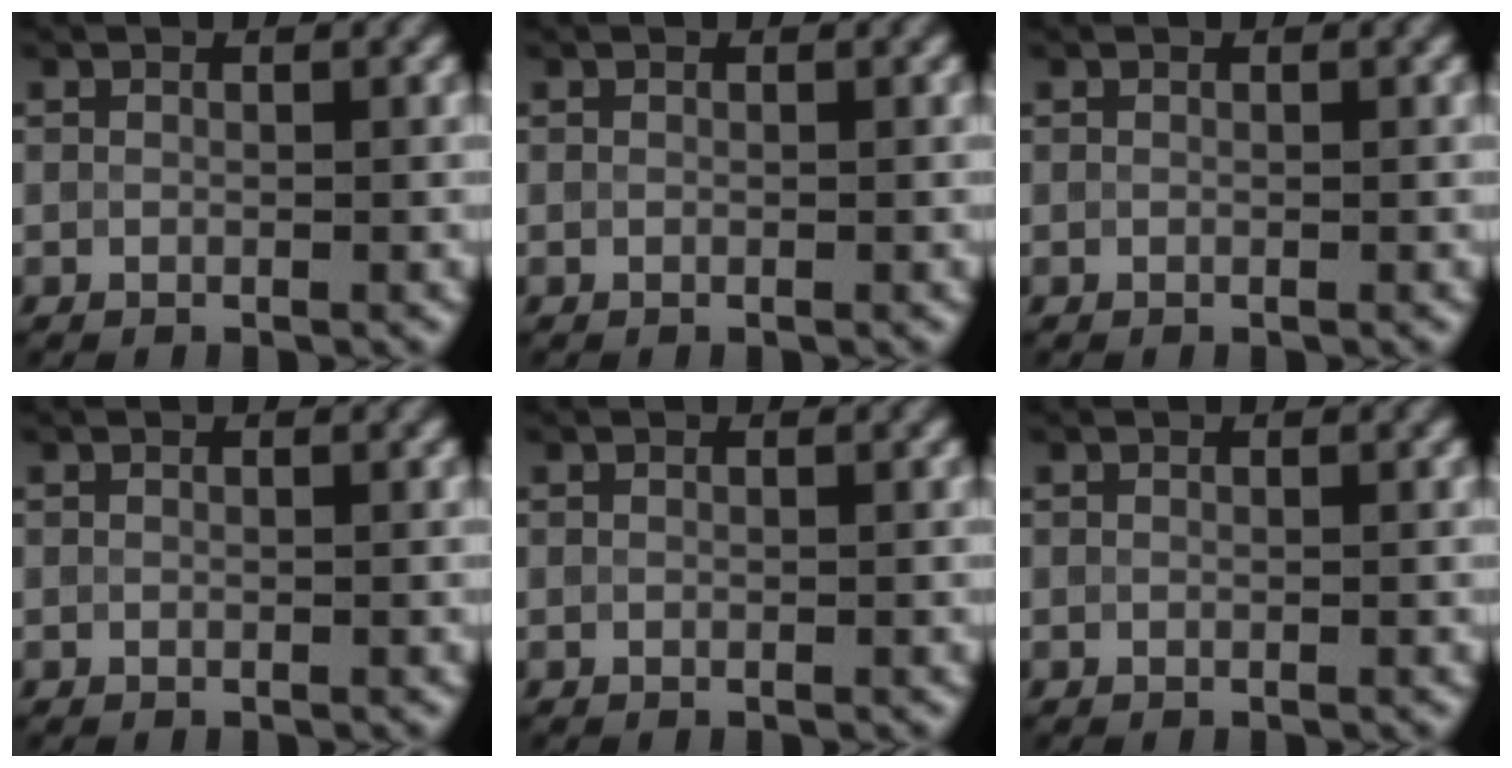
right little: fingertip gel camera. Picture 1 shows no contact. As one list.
[{"total": 0.0}, {"total": 0.0}, {"total": 0.0}, {"total": 0.0}, {"total": 0.0}]